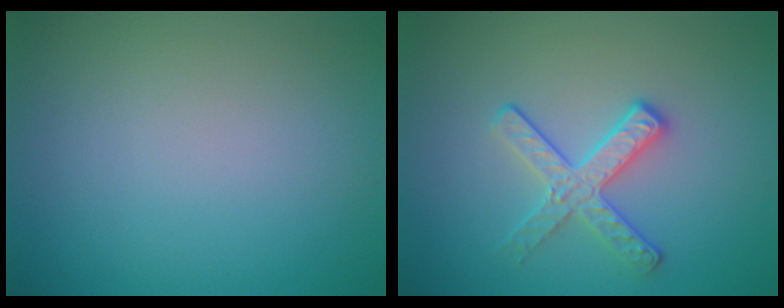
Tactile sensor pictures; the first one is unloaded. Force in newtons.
{"total": 2.8, "press": 2.6, "slide": 1.1}